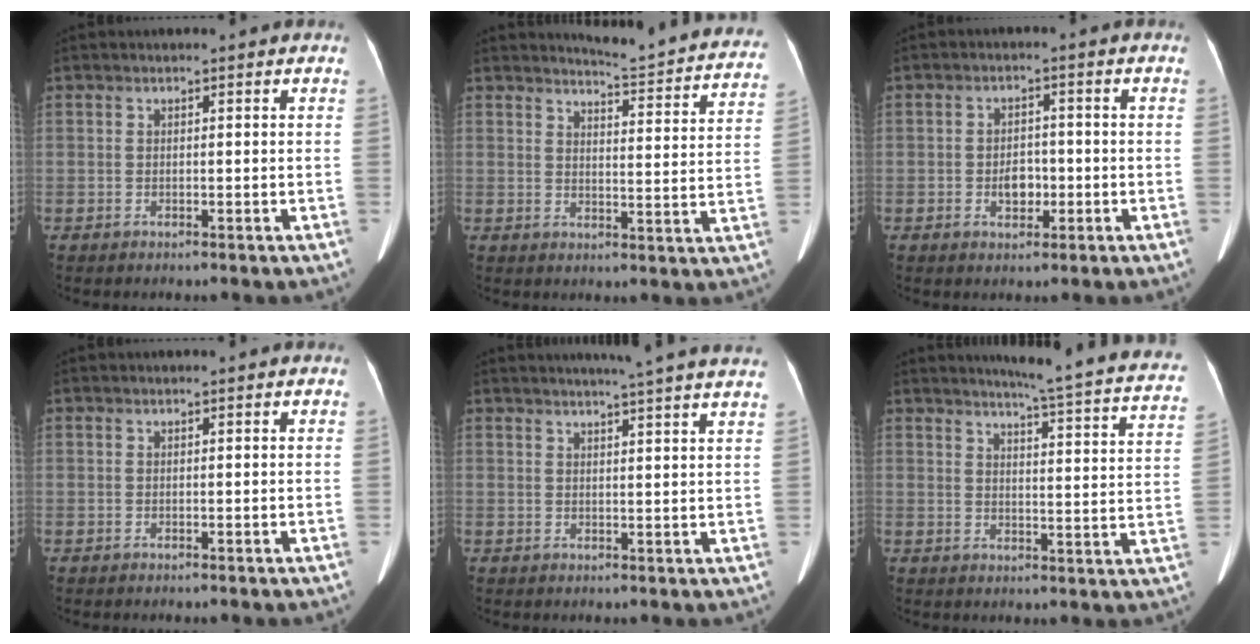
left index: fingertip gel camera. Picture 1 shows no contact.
{"total": 15.8, "force": [15.2, 0.9, 4.3], "torque": [-0.048, -0.075, 0.160]}
{"total": 3.5, "force": [-1.0, 2.3, 2.4], "torque": [-0.038, 0.007, -0.013]}
{"total": 0.0}
{"total": 12.1, "force": [10.6, -0.9, 5.7], "torque": [-0.081, -0.009, 0.113]}
{"total": 19.8, "force": [17.7, 0.5, 9.0], "torque": [-0.115, -0.064, 0.192]}